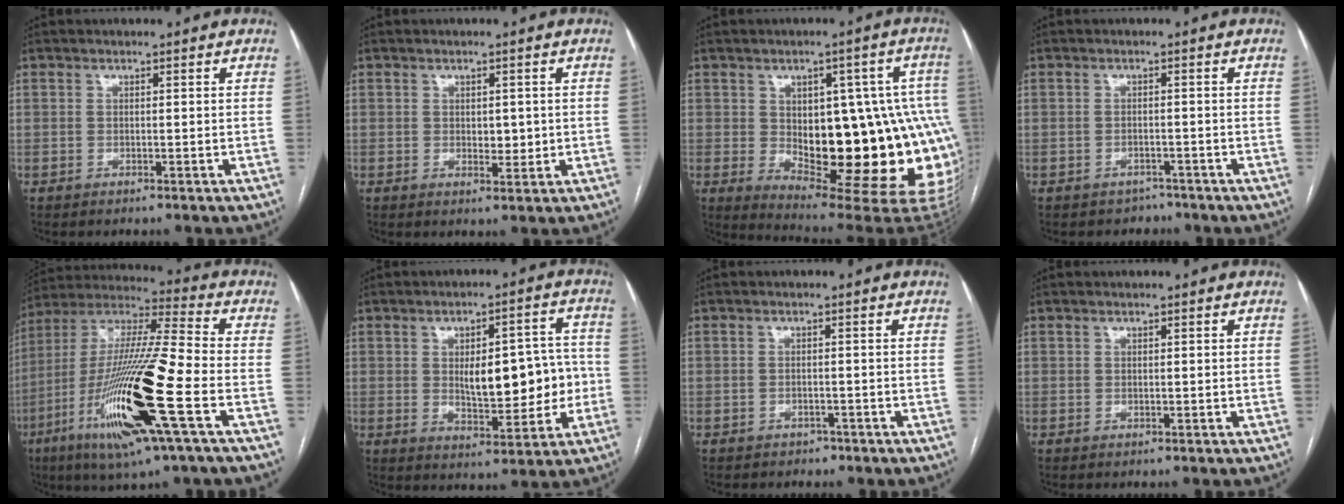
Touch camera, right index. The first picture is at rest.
{"total": 2.6, "force": [0.1, 1.6, 2.0], "torque": [-0.024, -0.002, 0.006]}
{"total": 24.2, "force": [-2.0, 9.4, 22.2], "torque": [-0.211, 0.021, 0.000]}
{"total": 2.6, "force": [-2.0, 1.5, -0.4], "torque": [-0.001, 0.008, -0.029]}
{"total": 22.6, "force": [-8.1, 1.3, 21.1], "torque": [-0.430, -0.031, -0.153]}
{"total": 11.9, "force": [-0.3, 5.0, 10.8], "torque": [-0.147, 0.020, 0.010]}
{"total": 1.5, "force": [-1.1, 1.0, 0.1], "torque": [-0.009, 0.003, -0.015]}
{"total": 0.0}